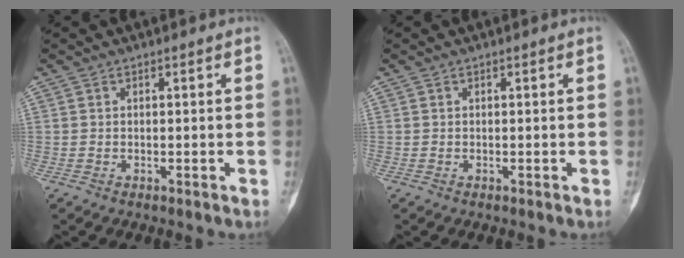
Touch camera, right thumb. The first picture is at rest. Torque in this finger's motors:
{"motor_torque": [0.01, 0.01, 0.02, -0.02, 0.00]}